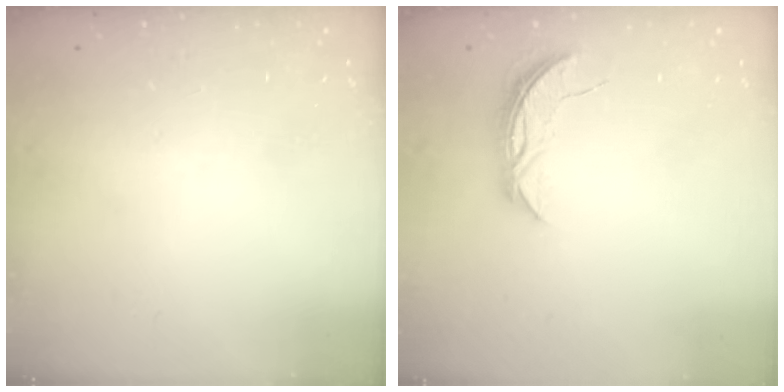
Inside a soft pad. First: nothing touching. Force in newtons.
{"total": 5.9, "press": 5.8, "slide": 0.5}